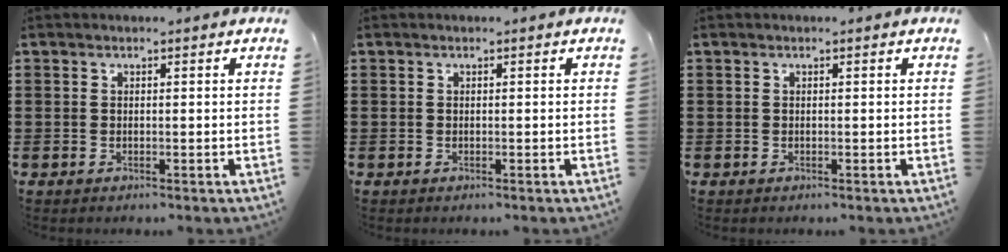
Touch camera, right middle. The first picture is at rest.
{"total": 0.0}
{"total": 0.0}